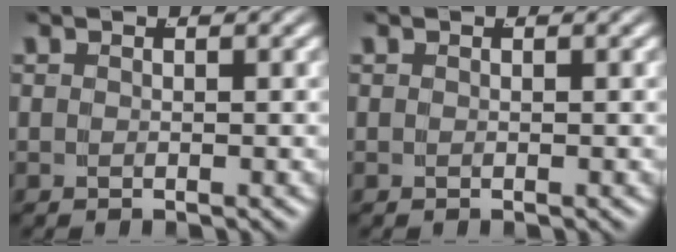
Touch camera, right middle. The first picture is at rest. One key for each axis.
{"total": 0.0}